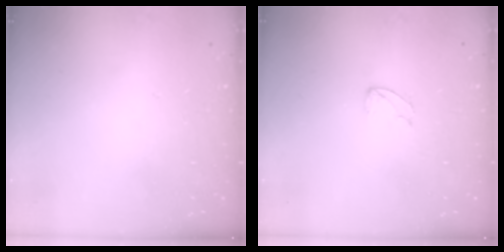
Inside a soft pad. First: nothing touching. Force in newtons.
{"total": 3.4, "press": 3.4, "slide": 0.3}